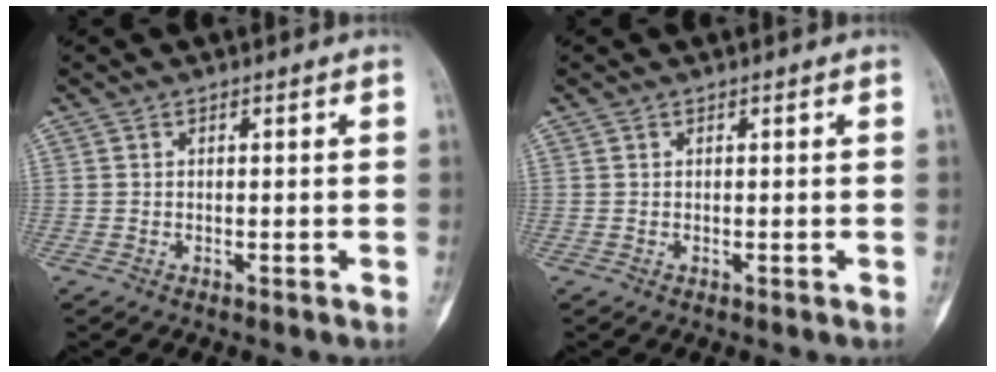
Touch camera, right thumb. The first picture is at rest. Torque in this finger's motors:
{"motor_torque": [-0.14, -0.10, 0.02, -0.05, 0.00]}